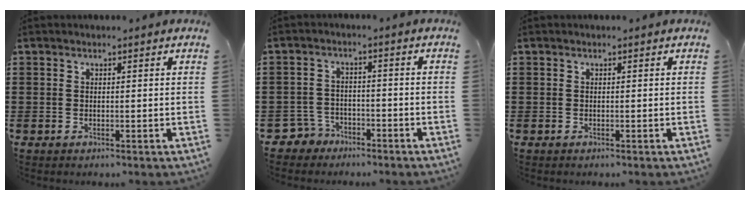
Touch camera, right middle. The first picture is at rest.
{"total": 3.4, "force": [-2.9, 1.7, 0.3], "torque": [-0.031, -0.003, -0.066]}
{"total": 0.0}